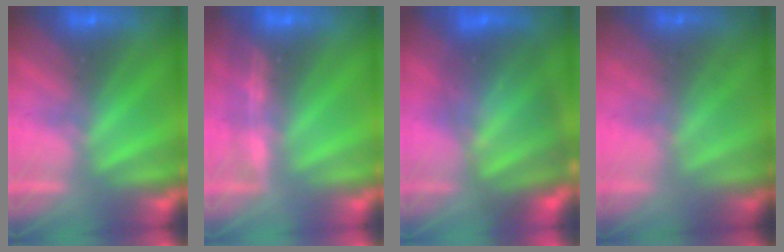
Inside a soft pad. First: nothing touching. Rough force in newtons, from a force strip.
{"total": 1.5}
{"total": 7.3}
{"total": 1.5}